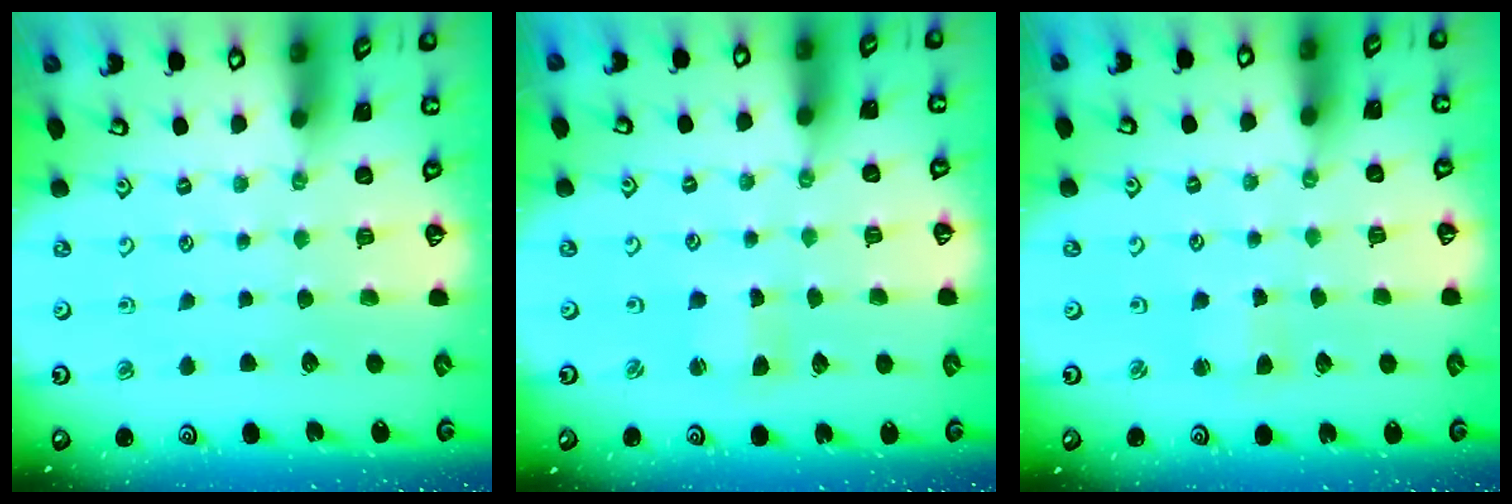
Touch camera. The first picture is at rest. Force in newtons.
{"total": 1.5, "press": 1.5, "slide": 0.3}
{"total": 2.7, "press": 2.7, "slide": 0.2}